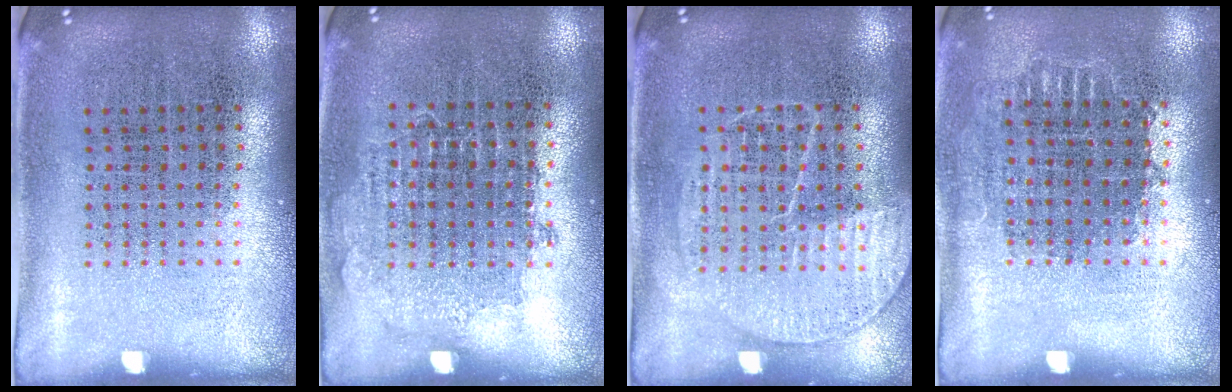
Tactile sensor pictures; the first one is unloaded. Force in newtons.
{"total": 0.8, "press": 0.8, "slide": 0.3}
{"total": 1.3, "press": 1.3, "slide": 0.3}
{"total": 0.7, "press": 0.7, "slide": 0.3}